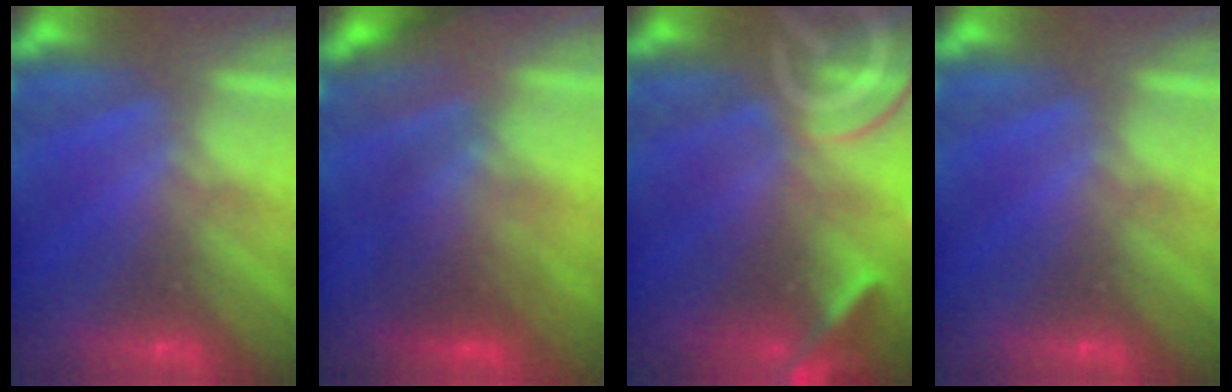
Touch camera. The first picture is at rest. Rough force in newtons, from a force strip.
{"total": 2.4}
{"total": 9.1}
{"total": 0.0}